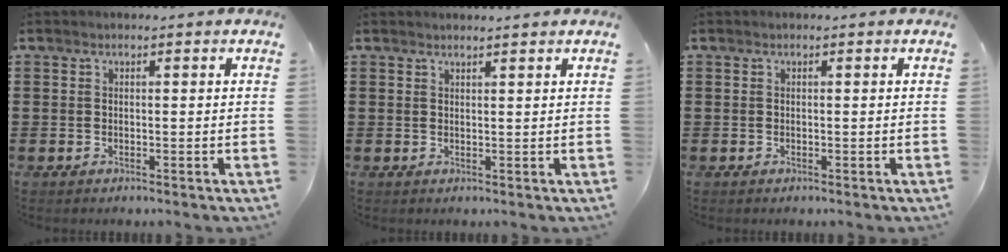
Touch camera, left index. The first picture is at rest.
{"total": 1.2, "force": [1.1, 0.0, 0.3], "torque": [-0.007, -0.002, 0.022]}
{"total": 0.0}